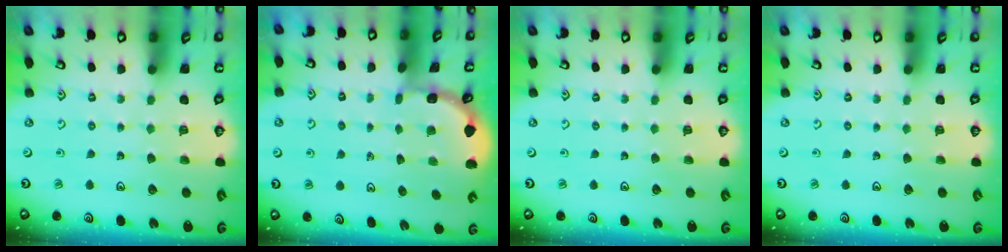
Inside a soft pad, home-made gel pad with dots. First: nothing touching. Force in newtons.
{"total": 1.6, "press": 1.6, "slide": 0.1}
{"total": 0.0}
{"total": 0.0}